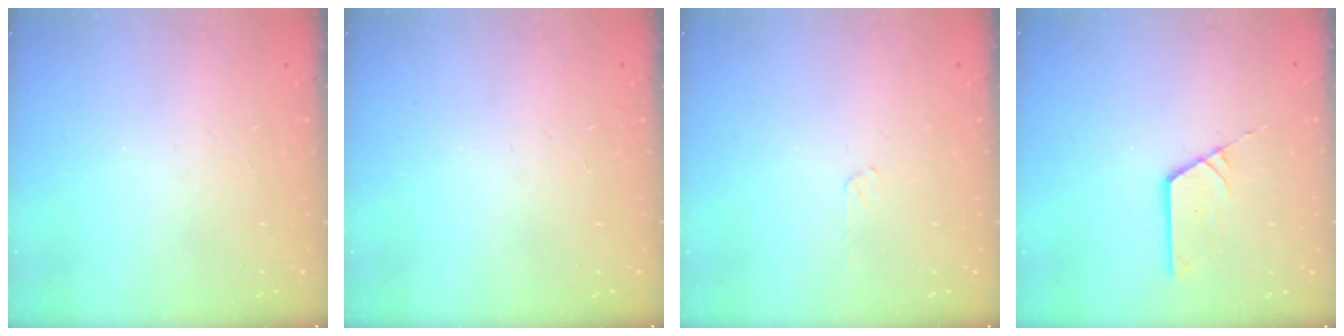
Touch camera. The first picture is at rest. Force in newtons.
{"total": 0.0}
{"total": 3.2, "press": 3.2, "slide": 0.4}
{"total": 3.5, "press": 3.5, "slide": 0.1}